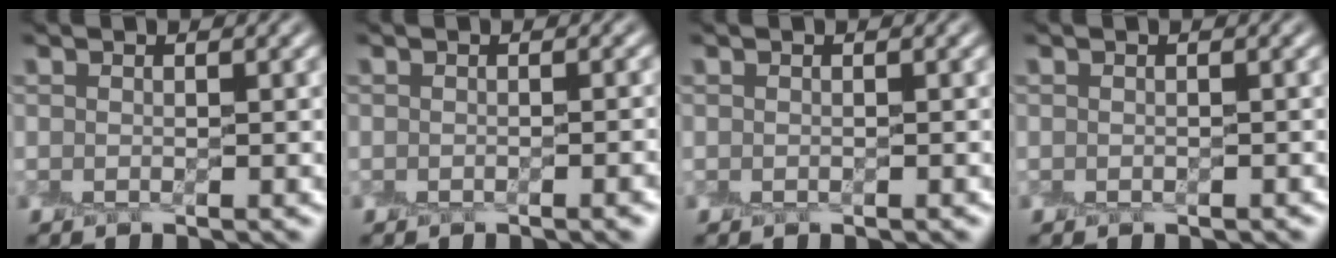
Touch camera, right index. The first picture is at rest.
{"total": 2.2, "force": [-1.4, 0.4, 1.6], "torque": [-0.014, -0.002, -0.017]}
{"total": 0.0}
{"total": 0.5, "force": [-0.4, 0.3, 0.1], "torque": [0.000, -0.001, -0.009]}